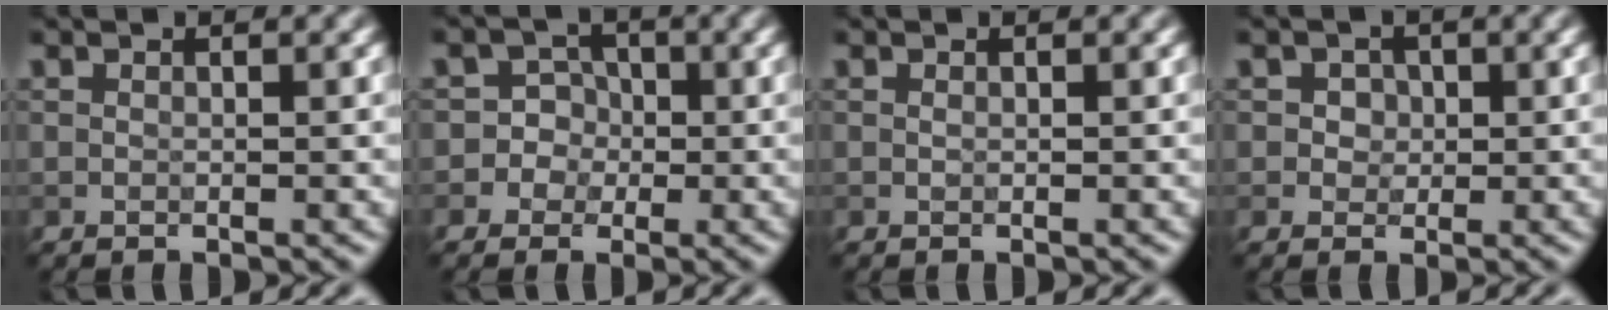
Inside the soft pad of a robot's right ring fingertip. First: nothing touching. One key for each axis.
{"total": 3.4, "fx": -0.8, "fy": 3.3, "fz": 0.1, "tx": 0.029, "ty": 0.020, "tz": -0.029}
{"total": 0.0}
{"total": 2.2, "fx": 0.7, "fy": 1.8, "fz": 1.0, "tx": -0.017, "ty": 0.007, "tz": 0.008}